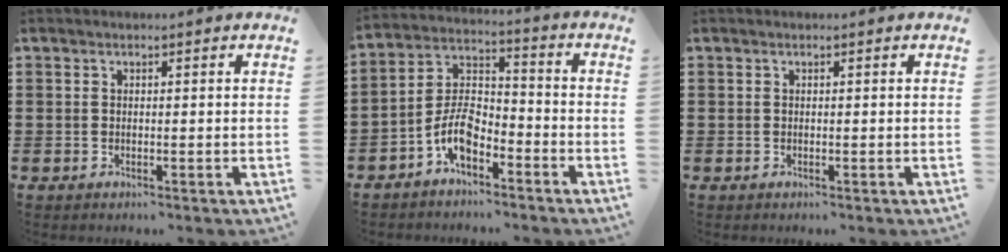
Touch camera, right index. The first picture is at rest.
{"total": 7.0, "force": [-4.2, 3.2, 4.6], "torque": [-0.107, 0.006, -0.084]}
{"total": 0.0}